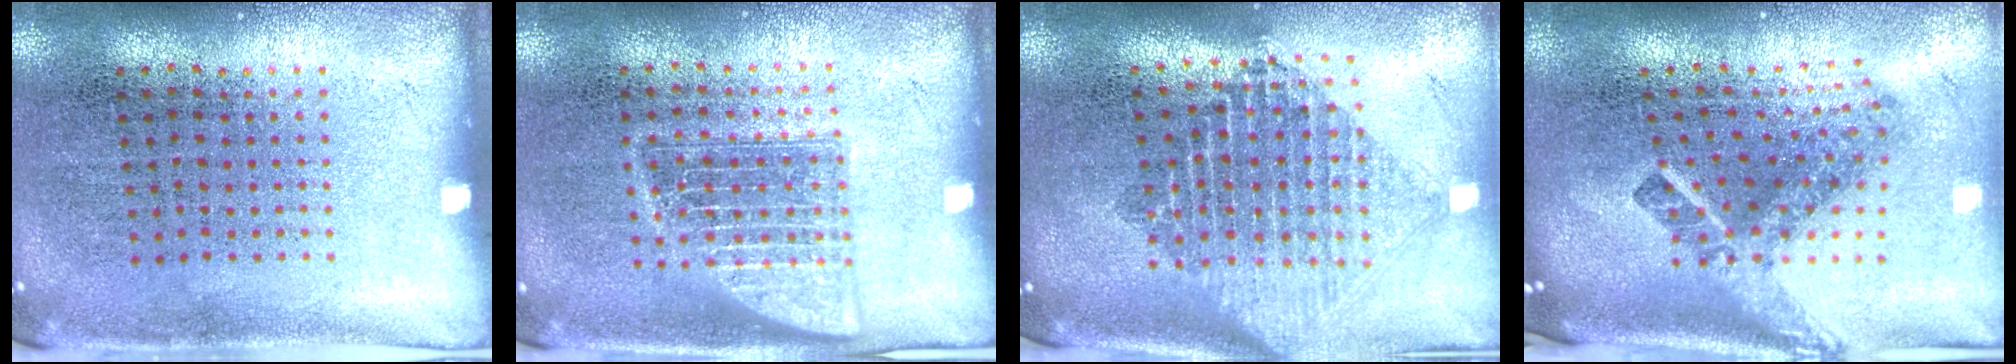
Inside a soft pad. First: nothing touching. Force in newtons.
{"total": 1.8, "press": 1.7, "slide": 0.3}
{"total": 2.2, "press": 1.7, "slide": 1.4}
{"total": 2.8, "press": 1.7, "slide": 2.2}